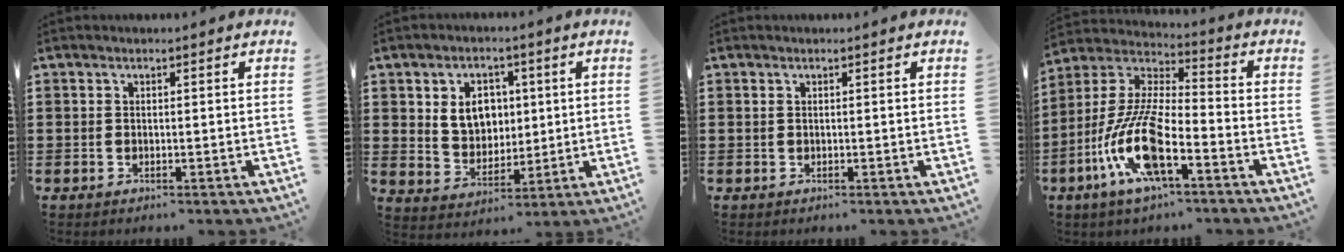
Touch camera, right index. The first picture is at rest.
{"total": 6.8, "force": [1.7, 5.6, 3.5], "torque": [-0.074, 0.012, 0.026]}
{"total": 0.0}
{"total": 13.0, "force": [-6.3, 3.6, 10.7], "torque": [-0.258, -0.016, -0.130]}